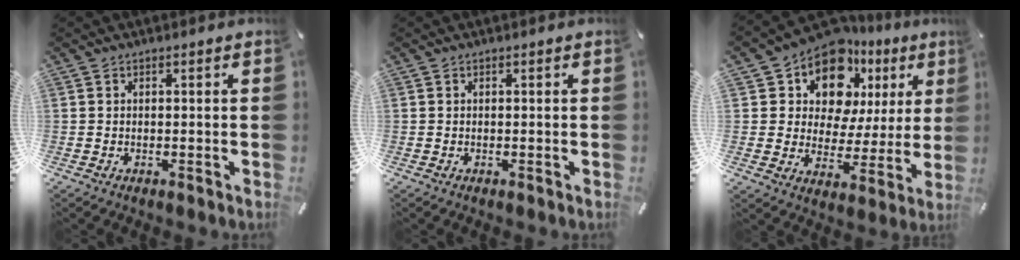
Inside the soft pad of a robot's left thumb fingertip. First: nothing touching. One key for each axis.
{"total": 0.0}
{"total": 13.9, "fx": 9.6, "fy": 8.4, "fz": 5.5, "tx": -0.112, "ty": -0.073, "tz": 0.173}